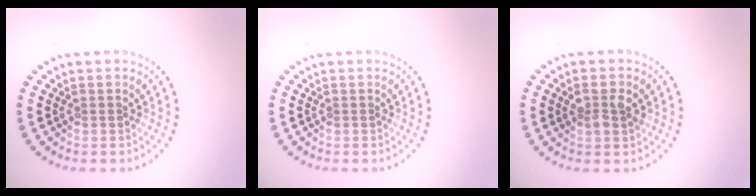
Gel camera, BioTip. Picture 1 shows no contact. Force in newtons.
{"total": 0.0}
{"total": 1.9, "press": 1.9, "slide": 0.5}